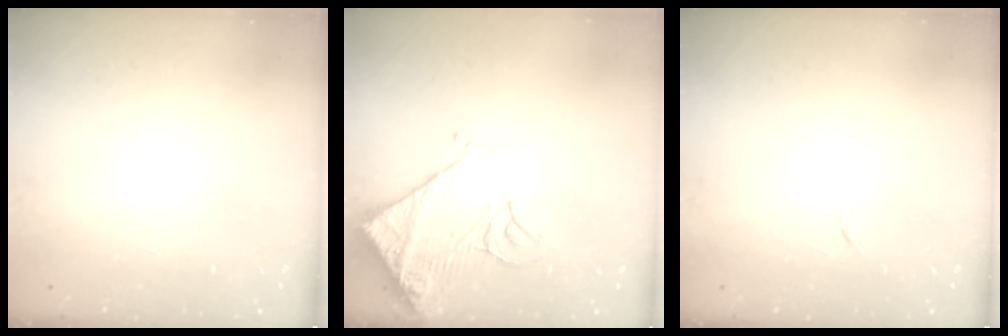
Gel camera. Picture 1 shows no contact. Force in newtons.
{"total": 13.6, "press": 13.5, "slide": 1.7}
{"total": 3.8, "press": 3.7, "slide": 0.9}